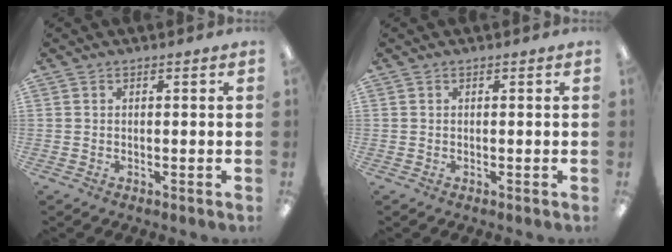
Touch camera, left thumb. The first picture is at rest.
{"total": 0.0}